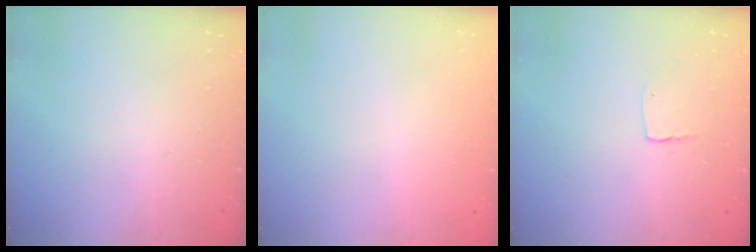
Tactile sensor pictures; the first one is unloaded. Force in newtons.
{"total": 0.0}
{"total": 3.6, "press": 3.6, "slide": 0.3}